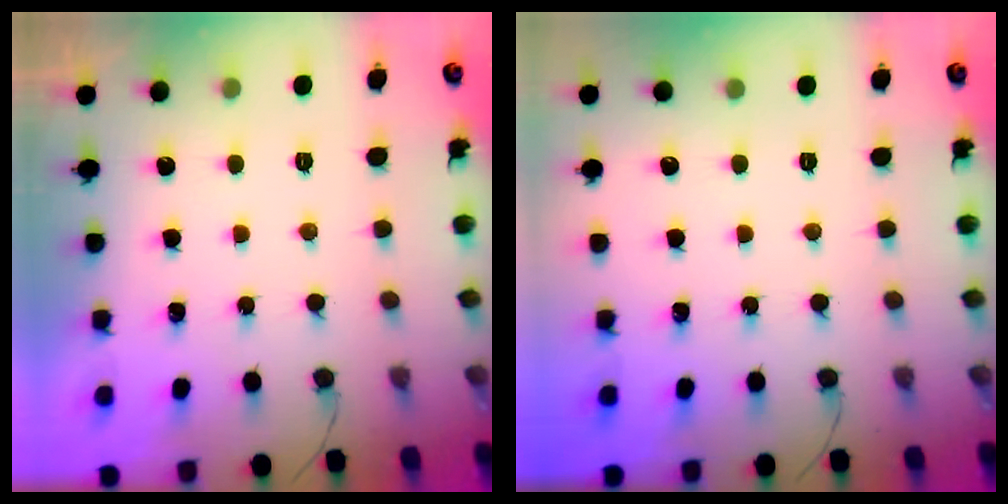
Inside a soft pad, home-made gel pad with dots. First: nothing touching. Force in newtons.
{"total": 0.0}